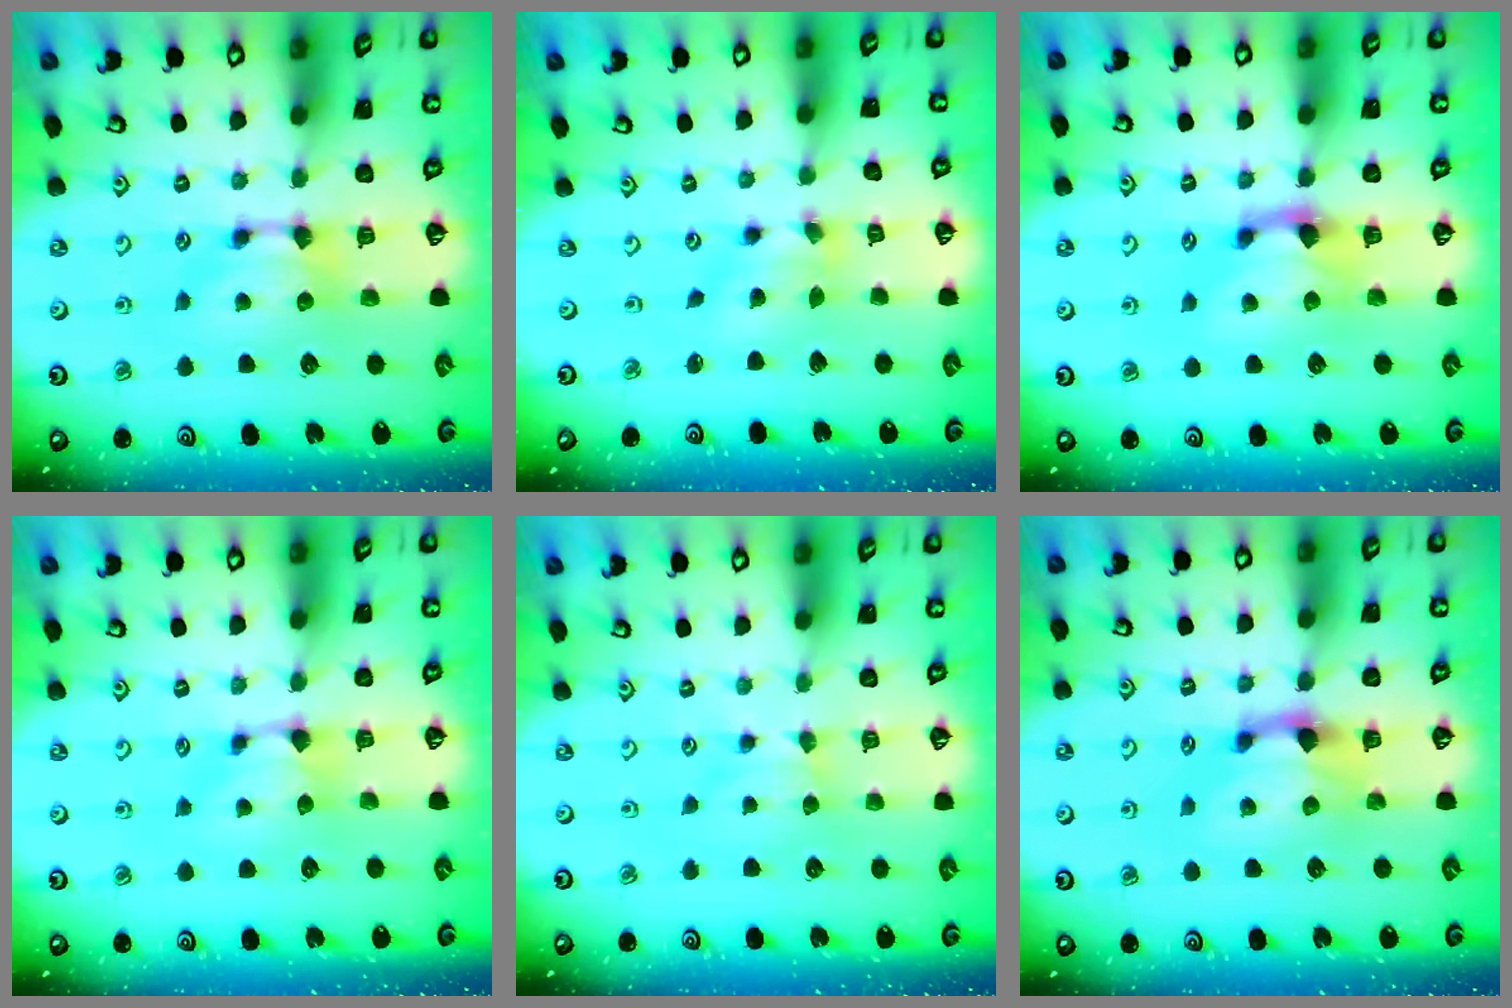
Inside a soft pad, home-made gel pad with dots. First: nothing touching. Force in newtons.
{"total": 2.0, "press": 1.5, "slide": 1.3}
{"total": 1.2, "press": 0.5, "slide": 1.1}
{"total": 0.9, "press": 0.6, "slide": 0.6}
{"total": 1.8, "press": 1.8, "slide": 0.4}
{"total": 1.9, "press": 1.1, "slide": 1.5}